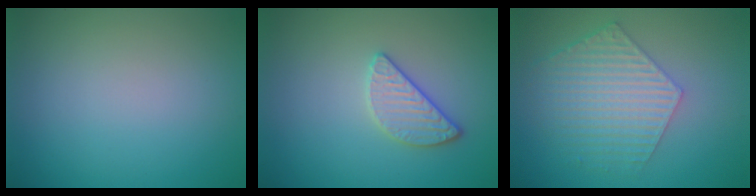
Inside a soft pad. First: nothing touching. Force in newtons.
{"total": 2.5, "press": 2.3, "slide": 0.8}
{"total": 5.8, "press": 4.3, "slide": 3.8}